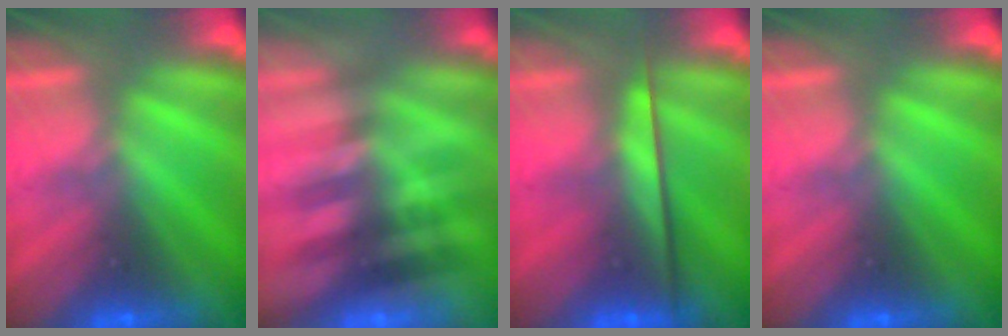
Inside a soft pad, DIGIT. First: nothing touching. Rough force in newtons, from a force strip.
{"total": 2.4}
{"total": 2.3}
{"total": 0.0}